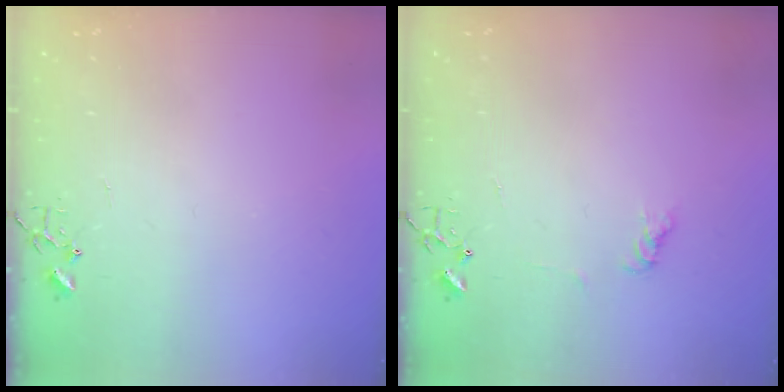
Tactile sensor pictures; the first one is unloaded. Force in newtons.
{"total": 6.0, "press": 5.9, "slide": 0.6}